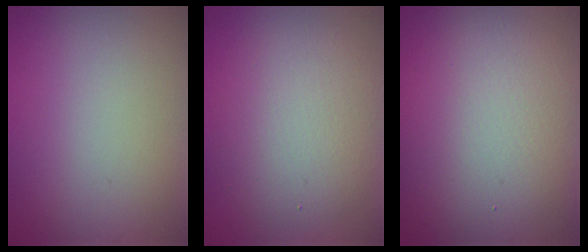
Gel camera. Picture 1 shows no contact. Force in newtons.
{"total": 5.6, "press": 5.6, "slide": 0.3}
{"total": 18.4, "press": 18.4, "slide": 1.2}